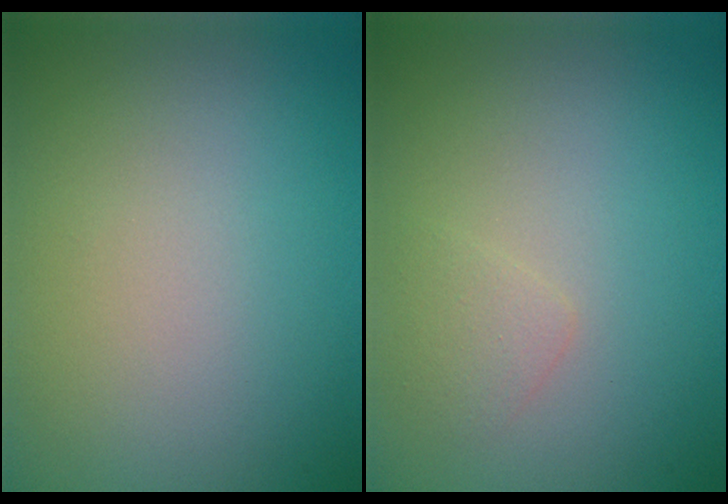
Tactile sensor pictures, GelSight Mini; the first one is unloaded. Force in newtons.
{"total": 1.2, "press": 1.2, "slide": 0.1}